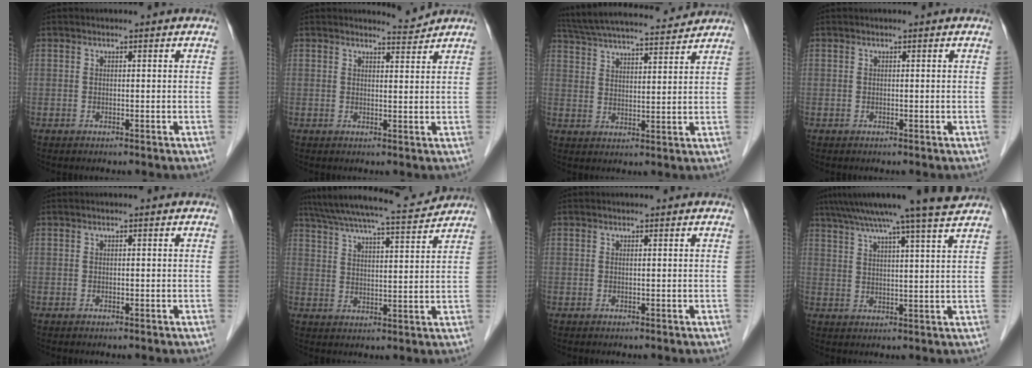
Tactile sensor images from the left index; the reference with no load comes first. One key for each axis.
{"total": 2.1, "fx": 2.0, "fy": -0.5, "fz": -0.6, "tx": -0.002, "ty": -0.015, "tz": 0.032}
{"total": 18.7, "fx": 17.2, "fy": 2.2, "fz": 6.9, "tx": -0.128, "ty": 0.035, "tz": 0.263}
{"total": 0.0}
{"total": 0.0}
{"total": 16.0, "fx": 14.8, "fy": 0.6, "fz": 5.9, "tx": -0.112, "ty": 0.015, "tz": 0.223}
{"total": 0.0}
{"total": 15.2, "fx": 12.6, "fy": -1.2, "fz": 8.2, "tx": -0.139, "ty": 0.019, "tz": 0.175}